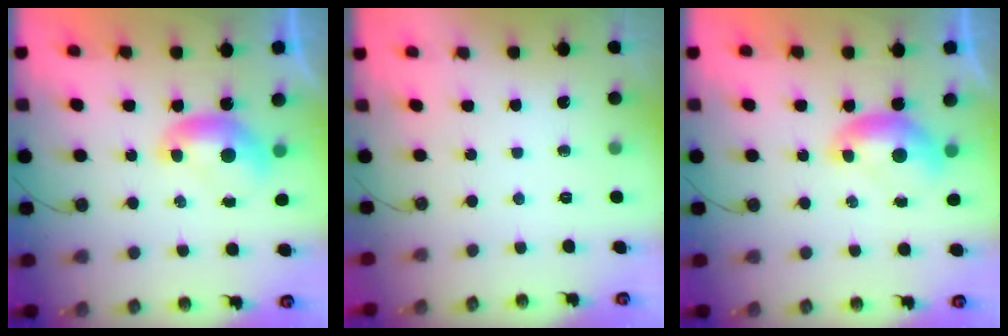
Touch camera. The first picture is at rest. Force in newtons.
{"total": 0.0}
{"total": 0.0}